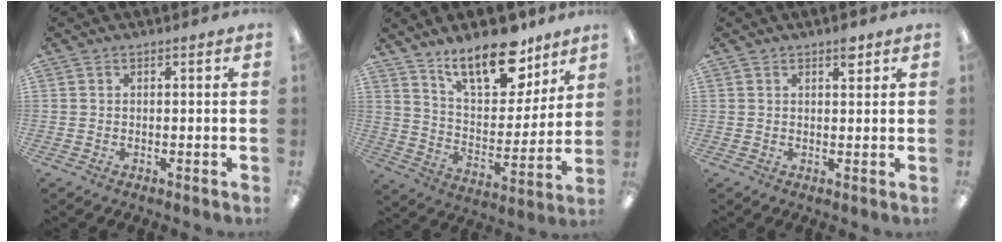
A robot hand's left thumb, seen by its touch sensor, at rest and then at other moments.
{"total": 18.3, "force": [13.0, 7.8, 10.2], "torque": [-0.159, -0.074, 0.223]}
{"total": 2.6, "force": [1.9, 1.0, 1.5], "torque": [-0.010, -0.009, 0.027]}